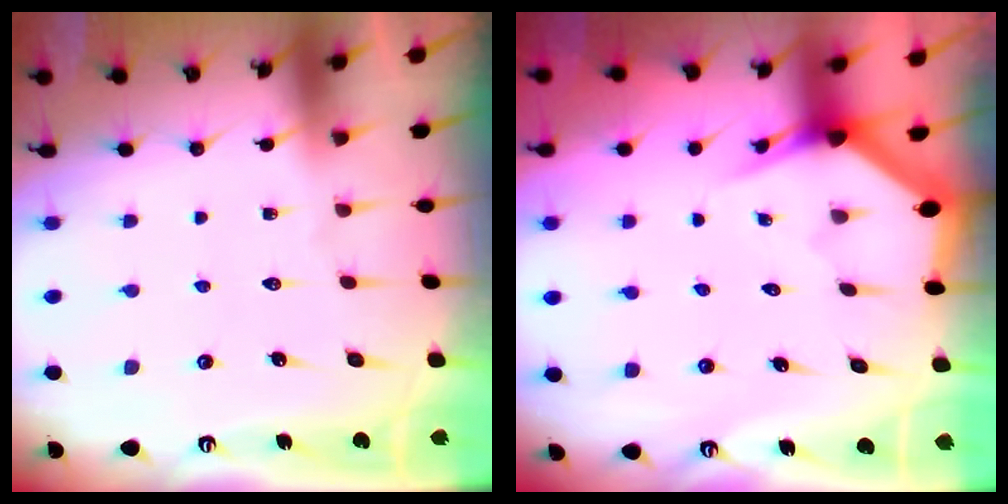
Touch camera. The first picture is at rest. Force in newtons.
{"total": 2.9, "press": 2.9, "slide": 0.0}